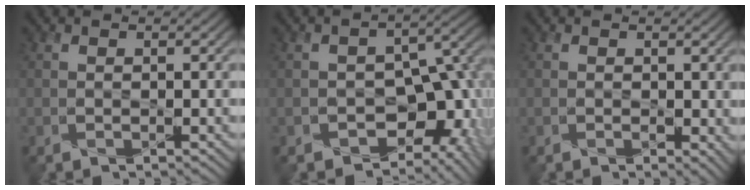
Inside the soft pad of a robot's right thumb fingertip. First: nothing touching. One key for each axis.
{"total": 10.6, "fx": -4.7, "fy": 7.3, "fz": 6.0, "tx": -0.074, "ty": -0.010, "tz": -0.068}
{"total": 2.1, "fx": 0.3, "fy": 1.4, "fz": 1.5, "tx": -0.020, "ty": -0.006, "tz": 0.007}